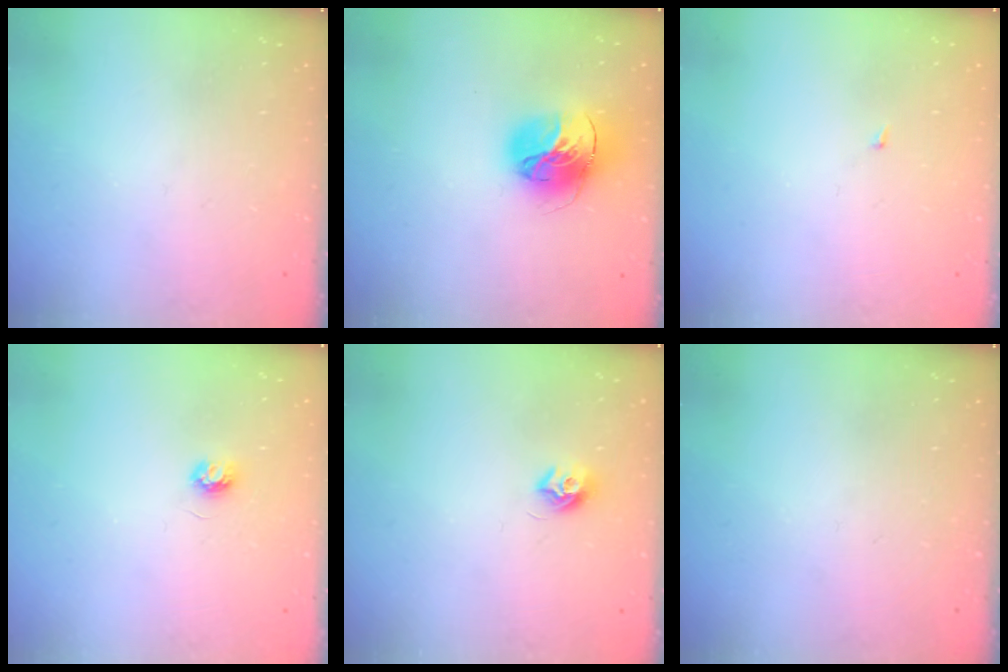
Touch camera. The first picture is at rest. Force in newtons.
{"total": 16.4, "press": 16.4, "slide": 1.6}
{"total": 1.4, "press": 1.3, "slide": 0.1}
{"total": 3.4, "press": 3.4, "slide": 0.4}
{"total": 6.7, "press": 6.6, "slide": 0.6}
{"total": 0.0}